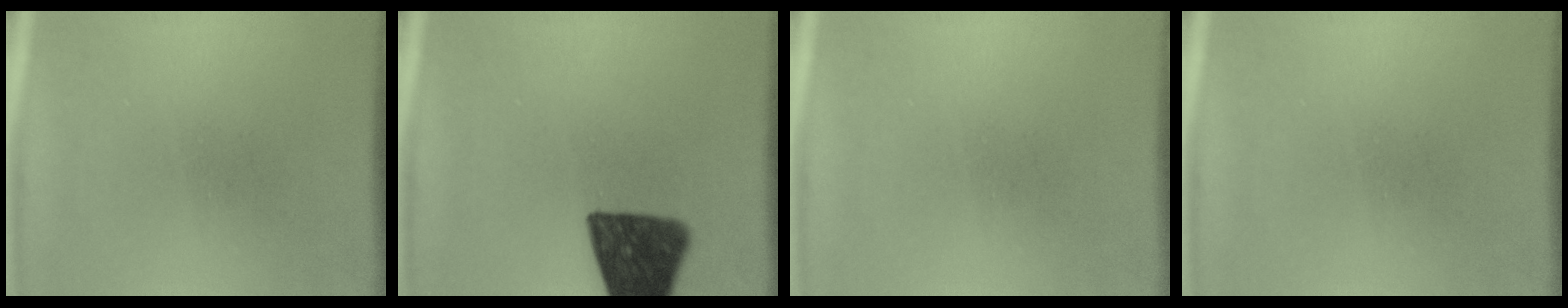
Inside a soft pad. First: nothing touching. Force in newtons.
{"total": 13.9}
{"total": 0.0}
{"total": 0.0}